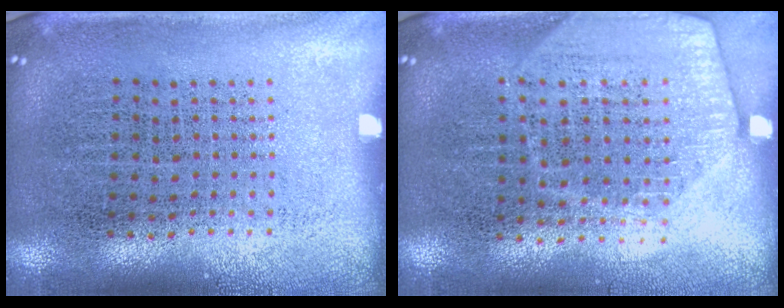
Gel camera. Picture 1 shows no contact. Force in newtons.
{"total": 1.7, "press": 1.6, "slide": 0.8}